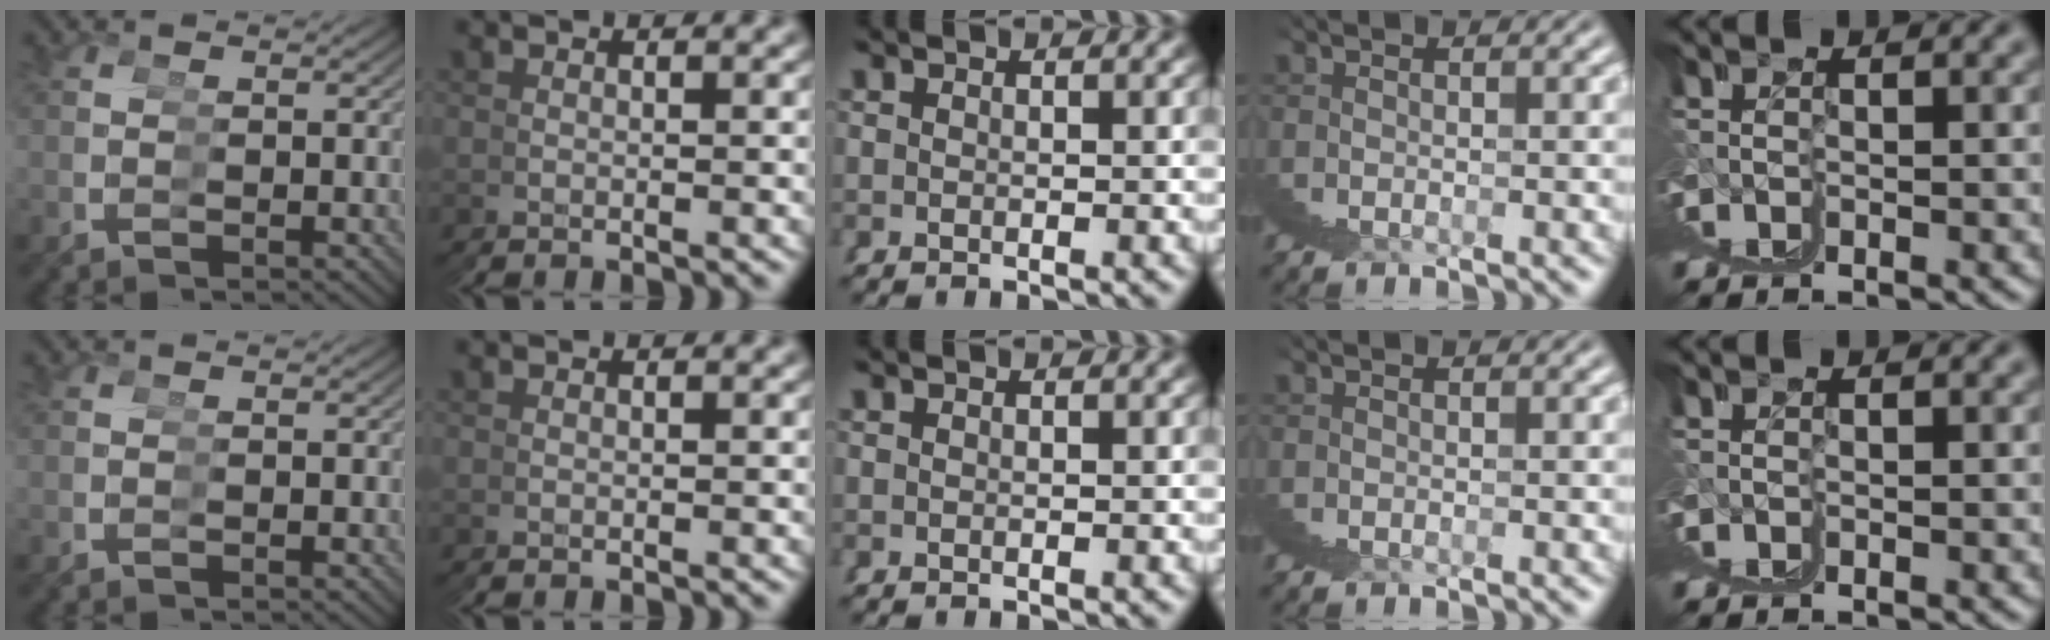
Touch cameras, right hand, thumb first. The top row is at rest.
{}